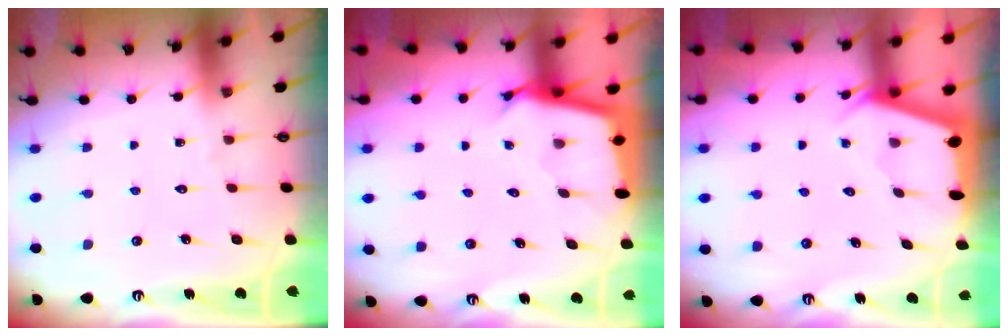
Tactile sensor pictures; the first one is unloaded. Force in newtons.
{"total": 2.7, "press": 2.7, "slide": 0.1}
{"total": 2.4, "press": 2.4, "slide": 0.3}